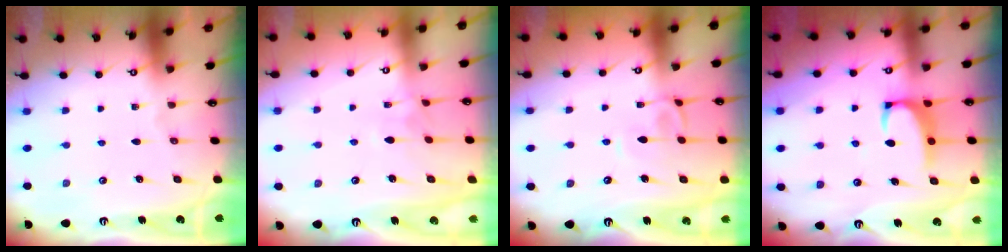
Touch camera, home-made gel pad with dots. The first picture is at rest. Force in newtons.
{"total": 2.4, "press": 2.3, "slide": 0.7}
{"total": 2.7, "press": 2.7, "slide": 0.5}
{"total": 2.5, "press": 2.4, "slide": 0.8}